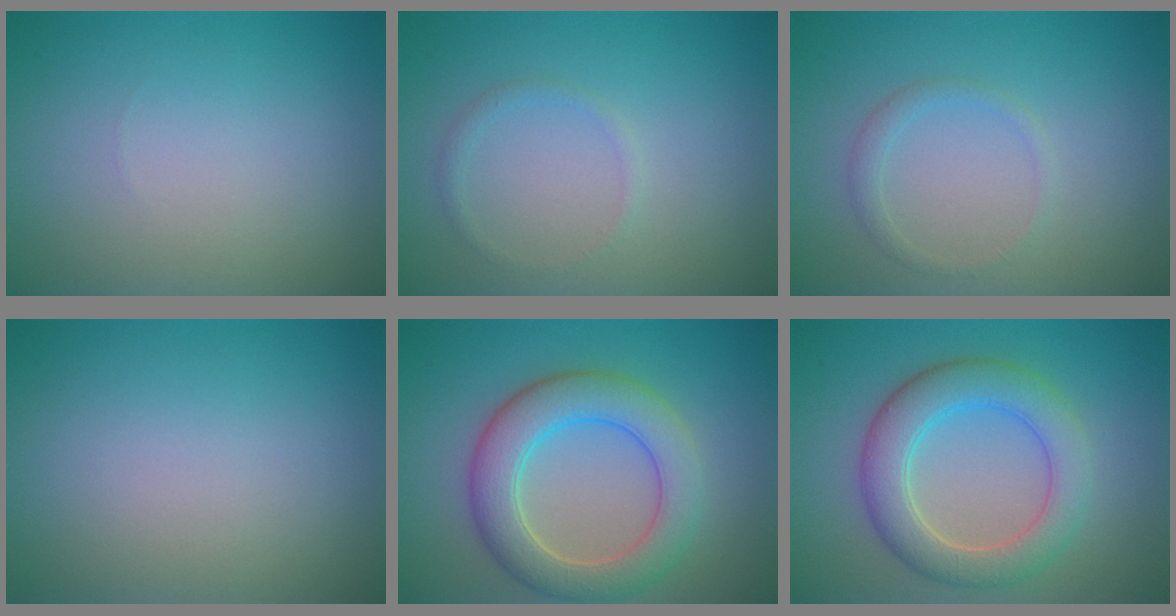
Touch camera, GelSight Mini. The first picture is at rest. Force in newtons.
{"total": 0.9, "press": 0.9, "slide": 0.1}
{"total": 1.2, "press": 1.1, "slide": 0.1}
{"total": 0.0}
{"total": 6.3, "press": 6.3, "slide": 0.1}
{"total": 5.6, "press": 5.6, "slide": 0.3}